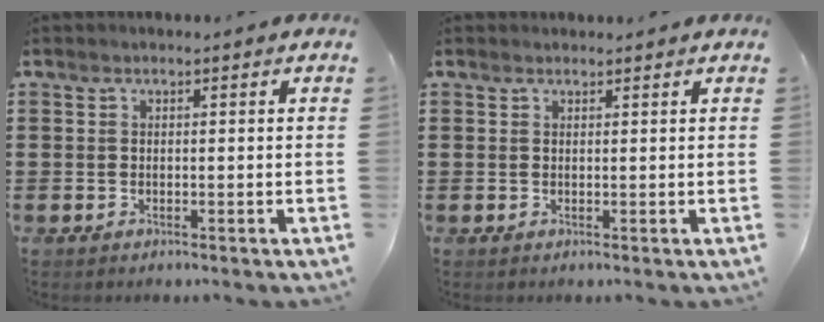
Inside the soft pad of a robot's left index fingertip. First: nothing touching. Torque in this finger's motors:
{"motor_torque": [2.14, 0.00, 0.04, 0.00]}